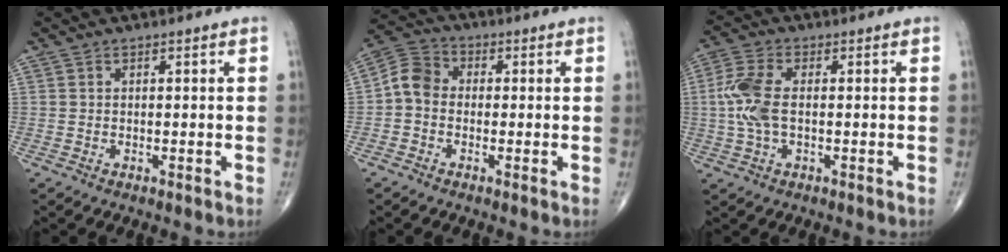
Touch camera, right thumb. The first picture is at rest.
{"total": 5.8, "force": [-0.7, 4.7, 3.4], "torque": [-0.049, 0.020, -0.030]}
{"total": 7.7, "force": [0.0, 3.8, 6.7], "torque": [-0.172, 0.013, -0.003]}